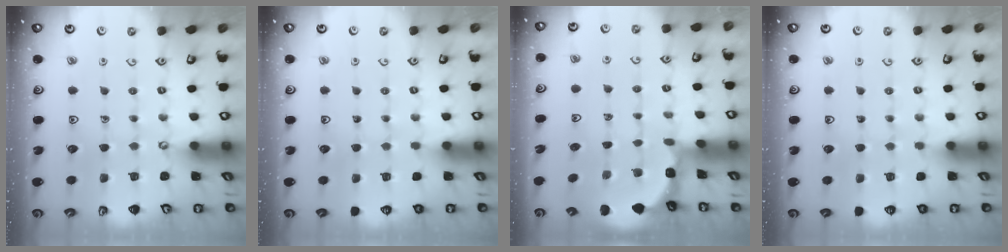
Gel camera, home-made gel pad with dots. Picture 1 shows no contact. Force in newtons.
{"total": 0.0}
{"total": 1.9, "press": 1.9, "slide": 0.2}
{"total": 0.0}